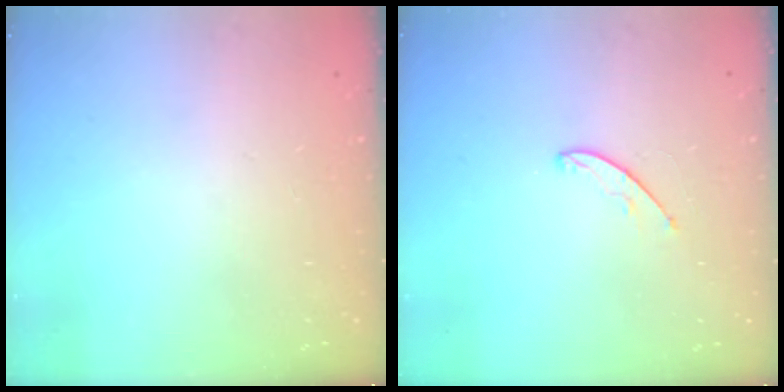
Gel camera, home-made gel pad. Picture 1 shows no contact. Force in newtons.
{"total": 3.8, "press": 3.8, "slide": 0.3}